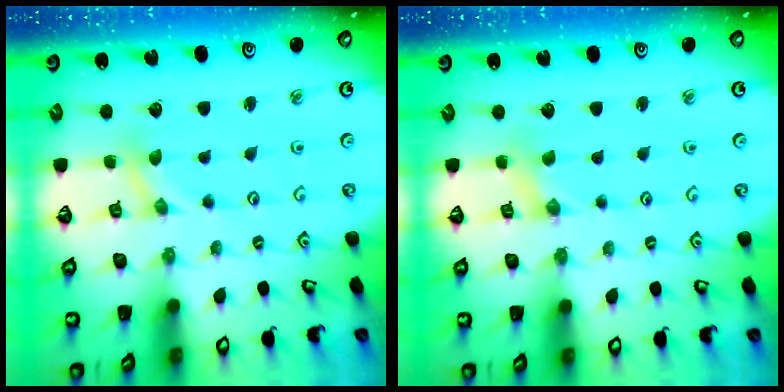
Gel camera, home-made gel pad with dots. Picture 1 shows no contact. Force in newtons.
{"total": 0.0}